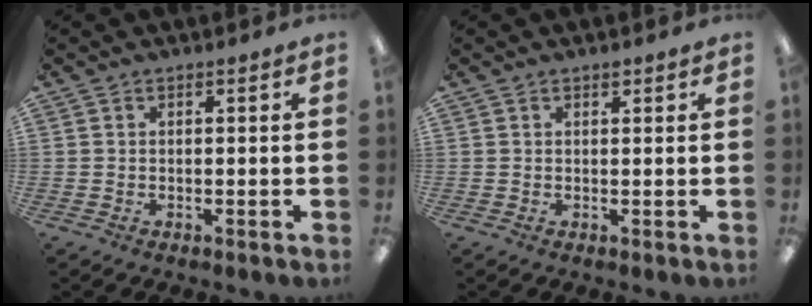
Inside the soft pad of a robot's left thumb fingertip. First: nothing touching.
{"total": 1.2, "force": [1.0, 0.4, 0.5], "torque": [-0.004, -0.003, 0.016]}